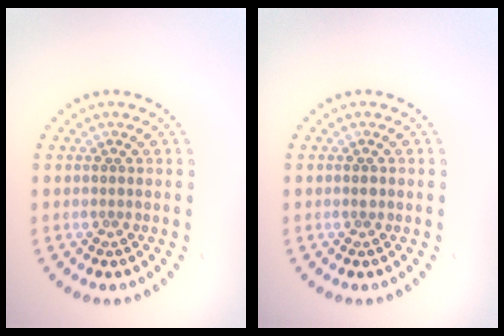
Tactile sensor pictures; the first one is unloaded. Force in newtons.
{"total": 0.7, "press": 0.7, "slide": 0.0}